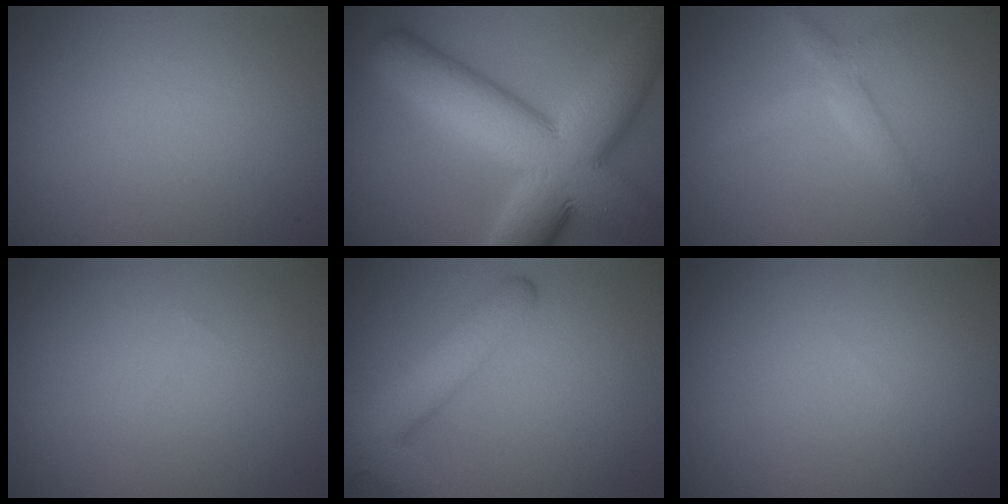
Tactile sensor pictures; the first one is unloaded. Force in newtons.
{"total": 14.5, "press": 14.5, "slide": 0.4}
{"total": 2.3, "press": 2.3, "slide": 0.1}
{"total": 0.0}
{"total": 5.8, "press": 5.8, "slide": 0.2}
{"total": 0.0}